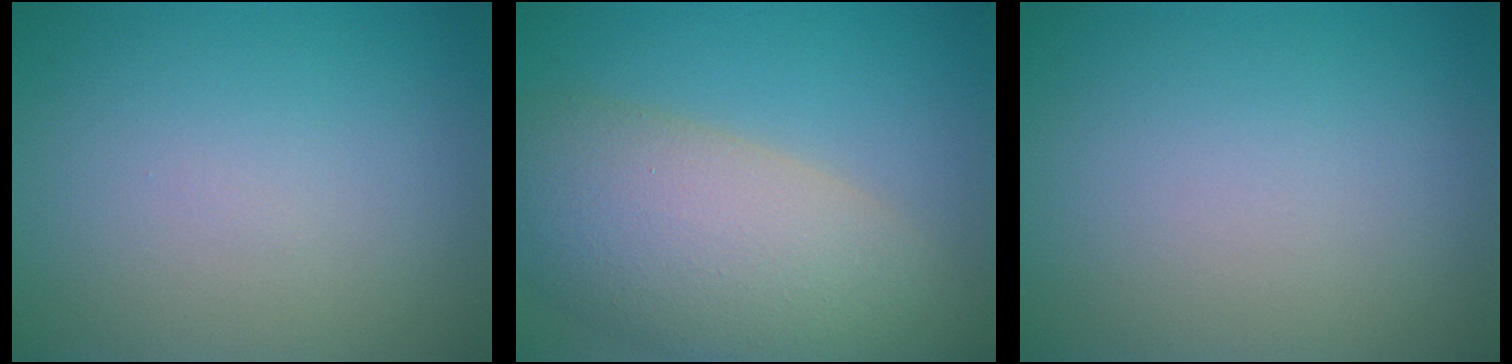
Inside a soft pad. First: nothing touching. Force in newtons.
{"total": 9.9, "press": 9.8, "slide": 1.0}
{"total": 0.0}